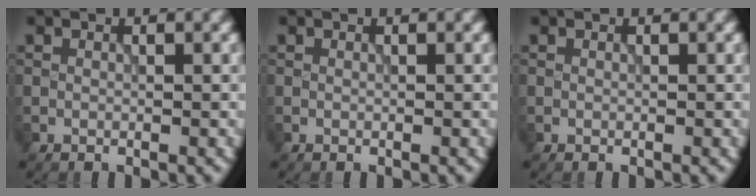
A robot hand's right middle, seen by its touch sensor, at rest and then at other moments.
{"total": 0.0}
{"total": 0.0}